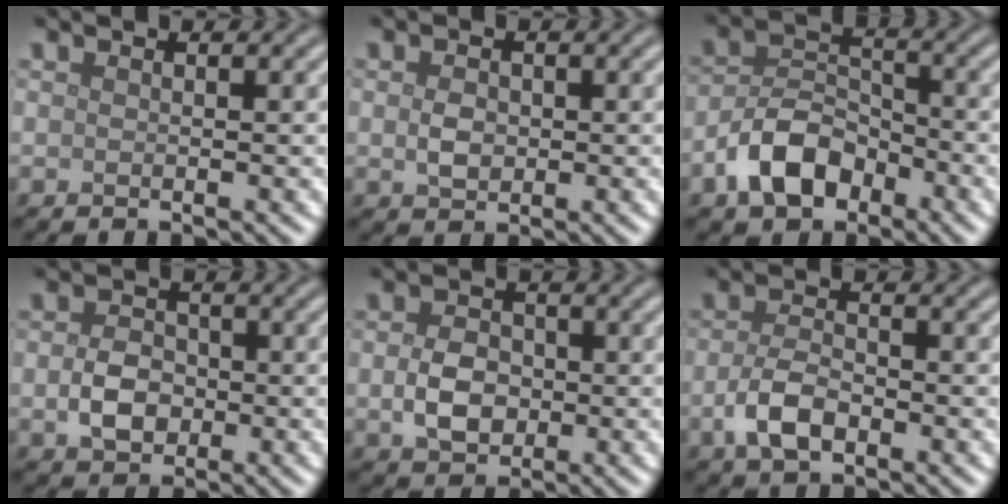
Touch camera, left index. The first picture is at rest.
{"total": 2.0, "force": [0.0, 1.5, 1.3], "torque": [-0.026, -0.001, 0.000]}
{"total": 5.6, "force": [-3.1, 3.4, 3.2], "torque": [-0.056, 0.006, -0.066]}
{"total": 3.4, "force": [-0.6, 2.6, 2.2], "torque": [-0.043, 0.000, -0.015]}
{"total": 3.7, "force": [-0.5, 2.8, 2.5], "torque": [-0.049, -0.001, -0.012]}
{"total": 3.7, "force": [-1.5, 1.9, 2.7], "torque": [-0.057, -0.001, -0.035]}